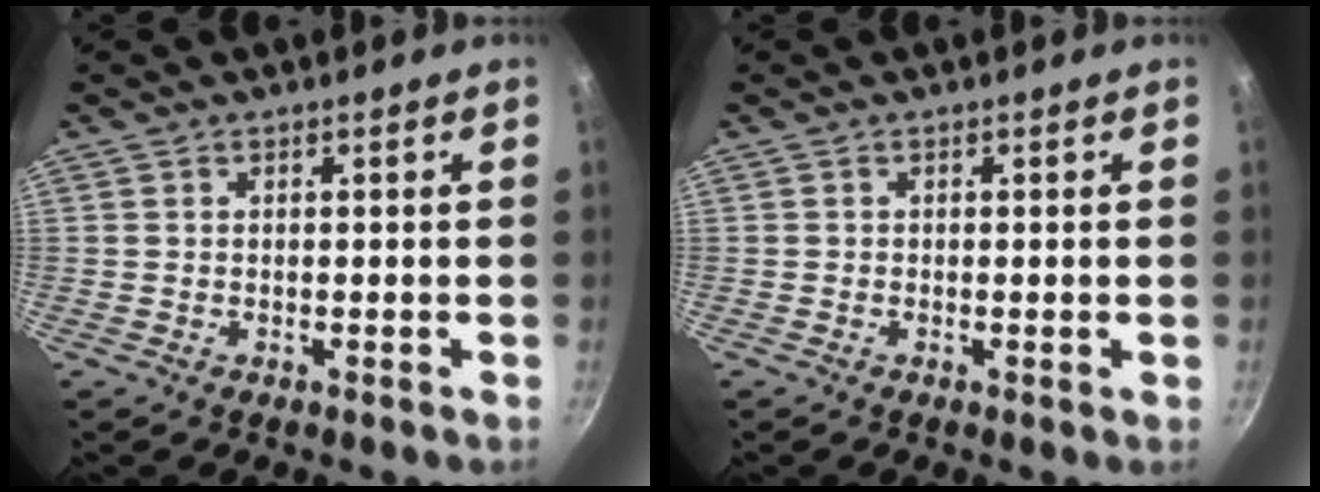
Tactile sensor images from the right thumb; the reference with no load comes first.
{"total": 0.6, "force": [-0.1, 0.2, 0.6], "torque": [-0.010, 0.000, -0.002]}